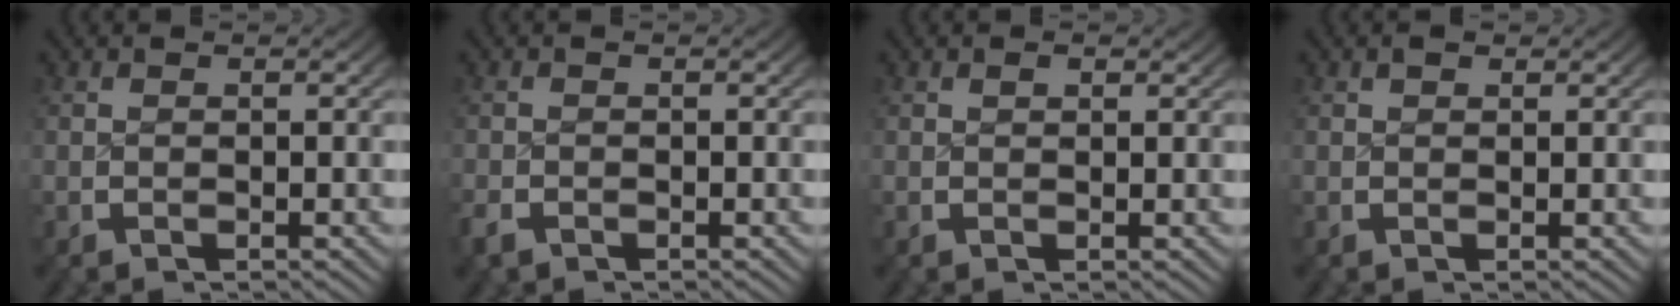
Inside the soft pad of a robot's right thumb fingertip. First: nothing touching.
{"total": 1.3, "force": [-1.0, 0.7, 0.2], "torque": [-0.006, -0.005, -0.021]}
{"total": 0.6, "force": [0.5, 0.3, 0.3], "torque": [-0.002, -0.002, 0.008]}
{"total": 0.8, "force": [0.7, 0.3, 0.2], "torque": [0.000, -0.002, 0.013]}